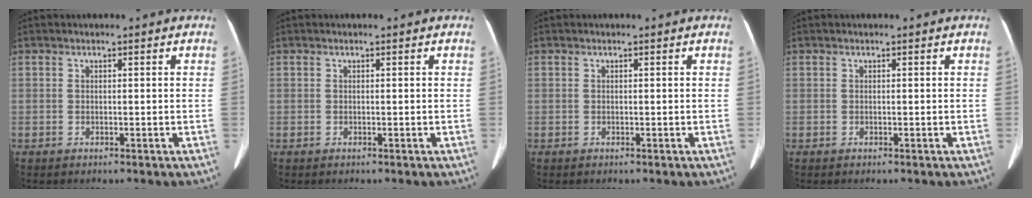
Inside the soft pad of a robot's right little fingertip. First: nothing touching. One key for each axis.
{"total": 0.0}
{"total": 0.0}
{"total": 0.0}